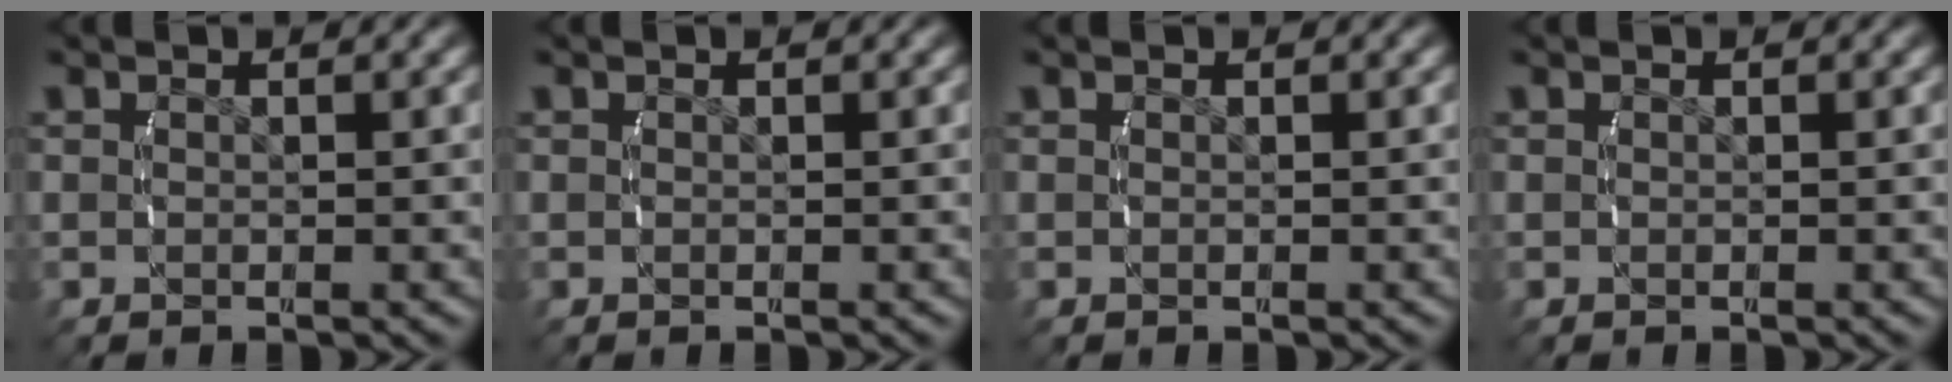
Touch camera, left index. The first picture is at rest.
{"total": 0.0}
{"total": 0.0}
{"total": 0.0}